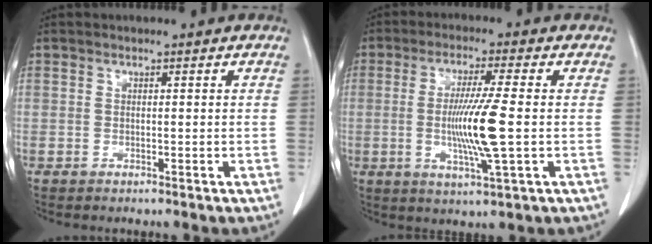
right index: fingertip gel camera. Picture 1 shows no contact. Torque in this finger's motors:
{"motor_torque": [1.02, 0.66, 0.29, 0.14]}